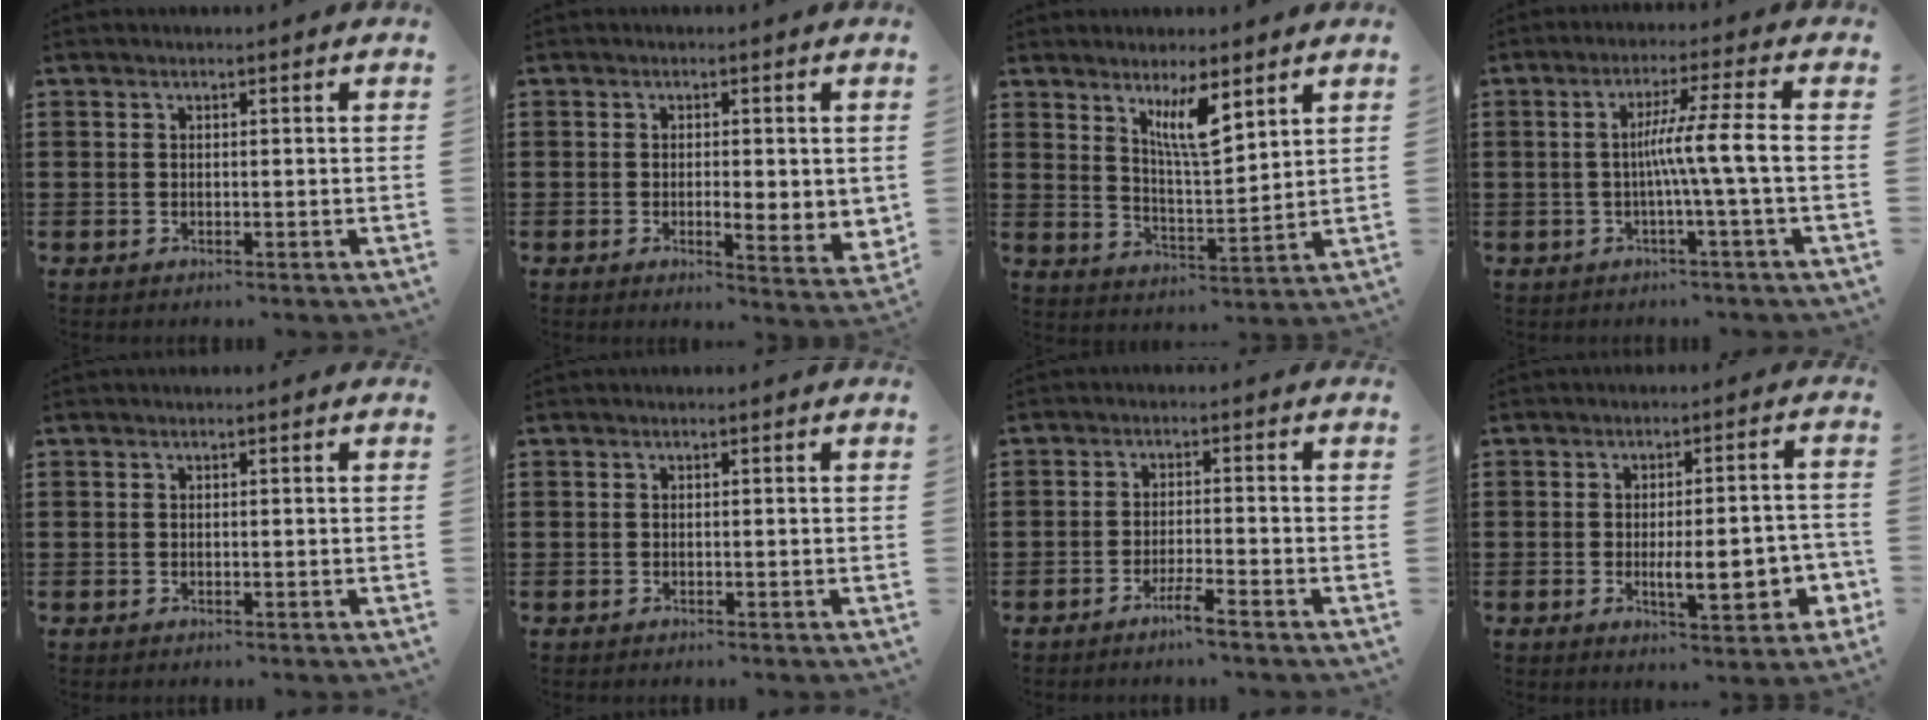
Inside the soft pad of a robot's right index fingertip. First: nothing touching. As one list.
[{"total": 2.7, "force": [0.0, 1.1, 2.5], "torque": [-0.047, 0.006, 0.000]}, {"total": 7.3, "force": [4.6, 1.6, 5.4], "torque": [-0.100, -0.014, 0.077]}, {"total": 7.0, "force": [-0.9, -1.1, 6.8], "torque": [-0.122, -0.007, -0.025]}, {"total": 0.0}, {"total": 0.0}, {"total": 3.2, "force": [-2.5, -0.3, 2.0], "torque": [-0.041, -0.003, -0.048]}, {"total": 8.0, "force": [-1.9, 2.4, 7.4], "torque": [-0.094, -0.011, -0.030]}]